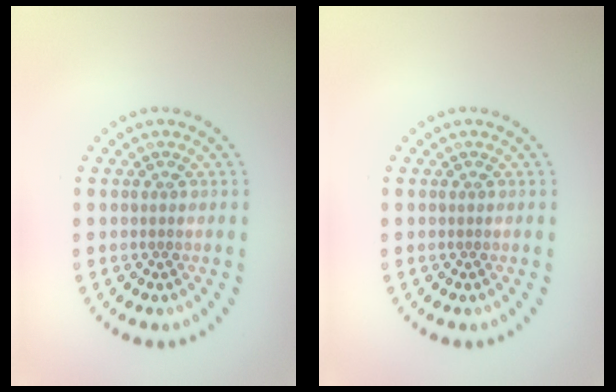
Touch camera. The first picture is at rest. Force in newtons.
{"total": 0.0}